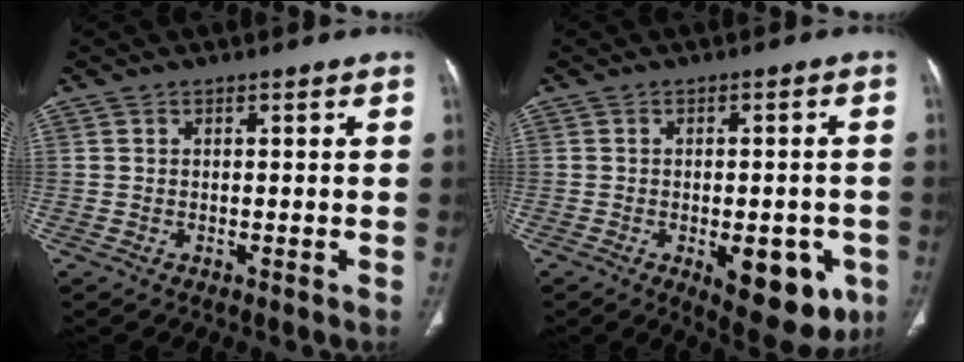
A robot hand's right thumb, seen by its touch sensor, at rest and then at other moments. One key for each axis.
{"total": 12.6, "fx": -4.6, "fy": 5.9, "fz": 10.2, "tx": -0.099, "ty": 0.002, "tz": -0.046}